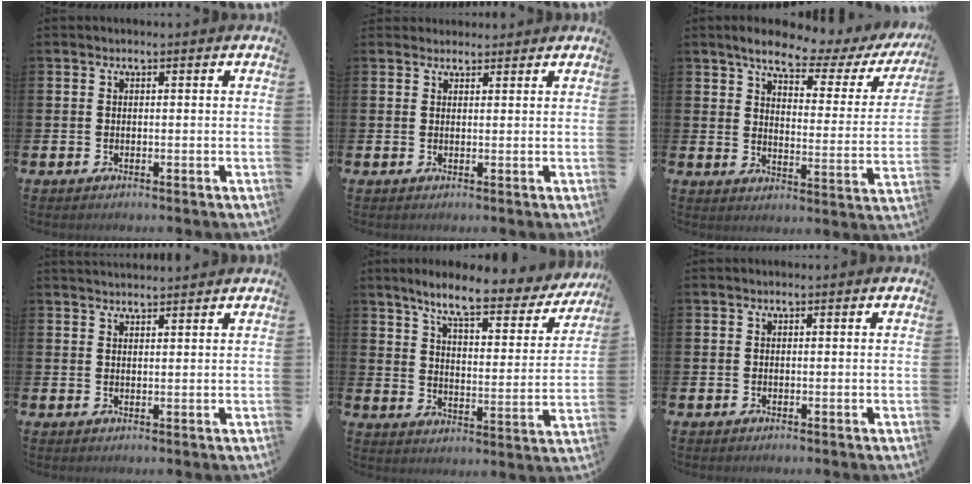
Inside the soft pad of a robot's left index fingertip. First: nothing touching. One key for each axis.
{"total": 1.9, "fx": 1.8, "fy": 0.6, "fz": -0.2, "tx": 0.015, "ty": -0.007, "tz": 0.030}
{"total": 7.1, "fx": 5.9, "fy": 1.9, "fz": 3.4, "tx": -0.080, "ty": -0.038, "tz": 0.092}
{"total": 2.1, "fx": 2.1, "fy": 0.1, "fz": 0.0, "tx": -0.001, "ty": -0.010, "tz": 0.037}
{"total": 7.7, "fx": 6.6, "fy": 1.2, "fz": 3.8, "tx": -0.084, "ty": -0.047, "tz": 0.104}
{"total": 0.0}